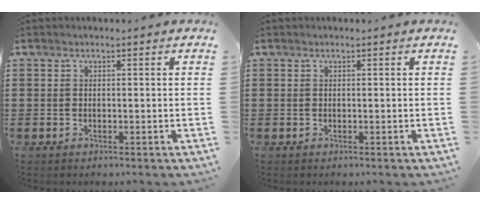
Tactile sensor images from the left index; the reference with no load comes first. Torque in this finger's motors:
{"motor_torque": [-0.06, 0.12, 0.03, 0.00]}